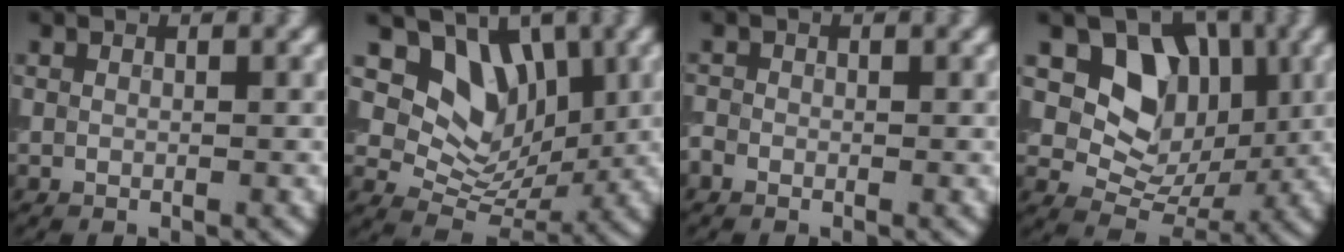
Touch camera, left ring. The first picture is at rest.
{"total": 6.5, "force": [2.5, 4.9, 3.5], "torque": [-0.047, -0.018, 0.037]}
{"total": 0.7, "force": [-0.5, 0.5, 0.2], "torque": [-0.002, 0.000, -0.013]}
{"total": 6.9, "force": [2.0, 5.5, 3.6], "torque": [-0.047, -0.013, 0.025]}